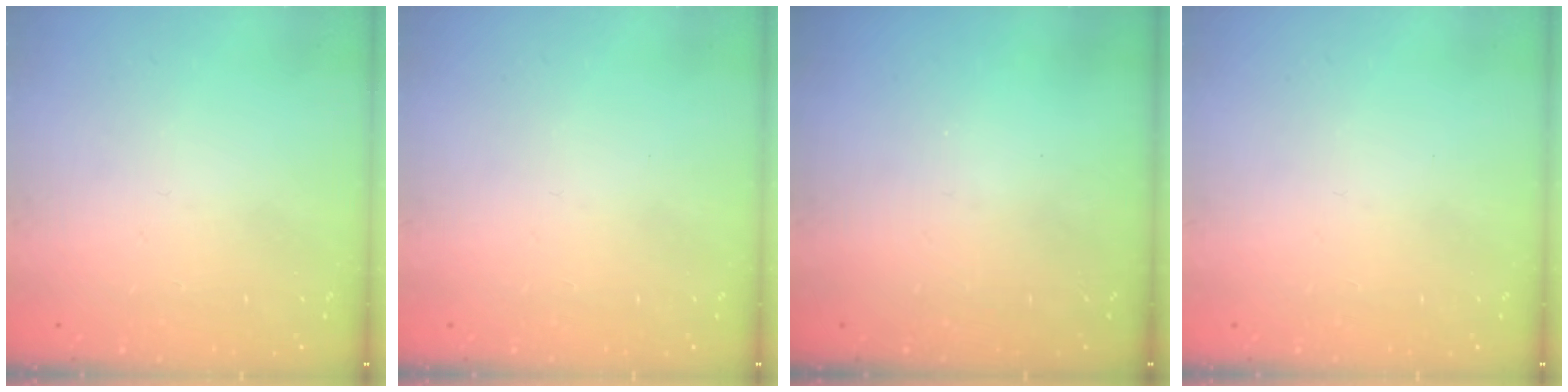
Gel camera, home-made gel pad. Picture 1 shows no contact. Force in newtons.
{"total": 0.0}
{"total": 0.0}
{"total": 0.0}